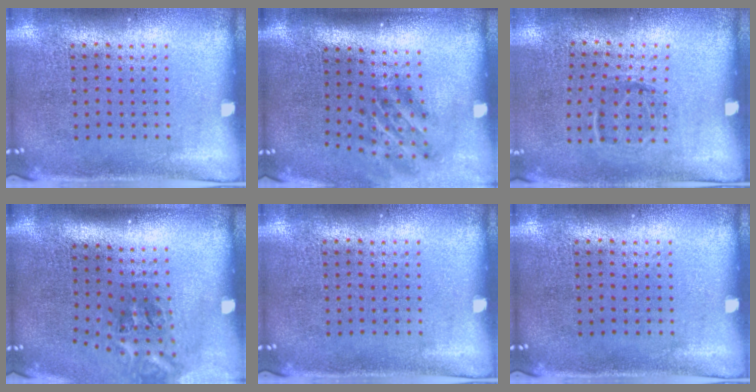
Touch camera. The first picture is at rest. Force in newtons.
{"total": 1.9, "press": 1.2, "slide": 1.5}
{"total": 1.2, "press": 0.8, "slide": 0.8}
{"total": 2.3, "press": 1.4, "slide": 1.8}
{"total": 0.0}
{"total": 0.0}